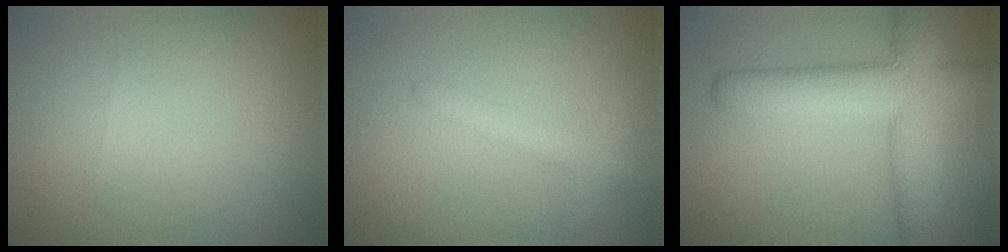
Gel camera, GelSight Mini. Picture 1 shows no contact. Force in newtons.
{"total": 2.4, "press": 2.4, "slide": 0.1}
{"total": 8.7, "press": 8.7, "slide": 0.3}